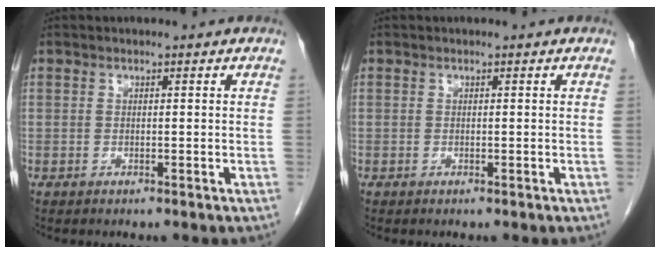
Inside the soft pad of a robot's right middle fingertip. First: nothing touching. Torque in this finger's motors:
{"motor_torque": [-0.55, -0.61, -0.20, -0.03]}